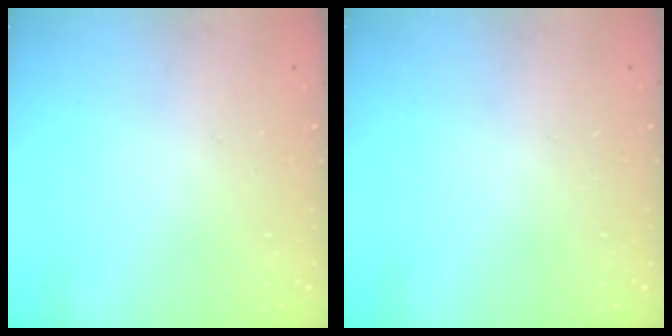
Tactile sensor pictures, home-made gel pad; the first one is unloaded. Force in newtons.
{"total": 0.0}